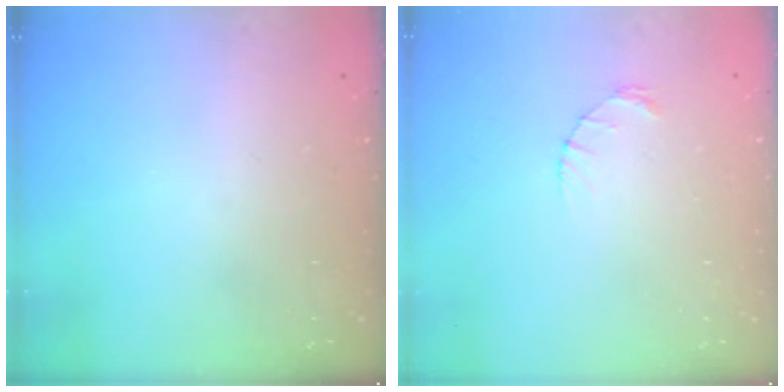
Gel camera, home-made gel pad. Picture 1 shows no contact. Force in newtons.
{"total": 1.2, "press": 1.1, "slide": 0.2}